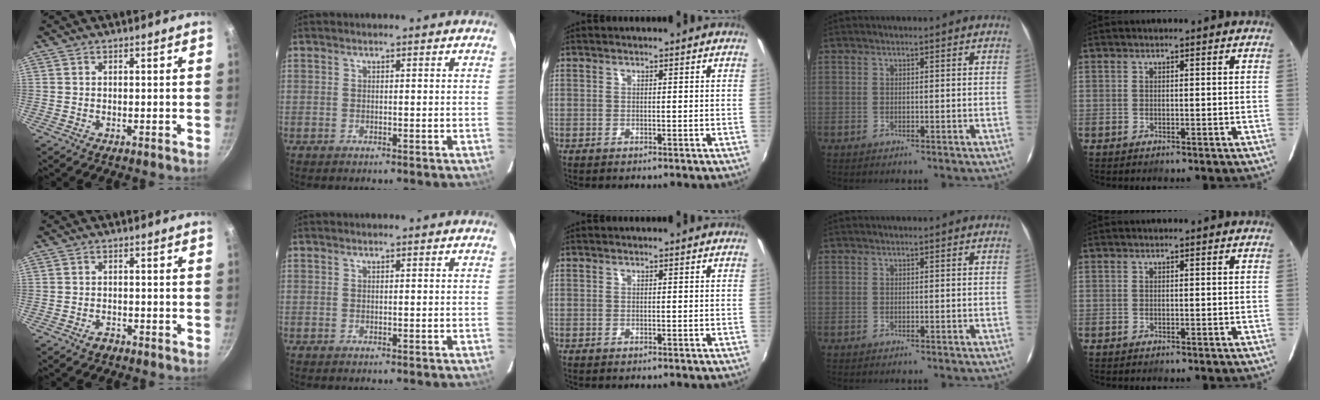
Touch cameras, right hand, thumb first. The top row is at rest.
{"thumb": {"total": 1.9, "force": [-1.3, 1.1, 0.8], "torque": [-0.009, 0.015, -0.021]}}